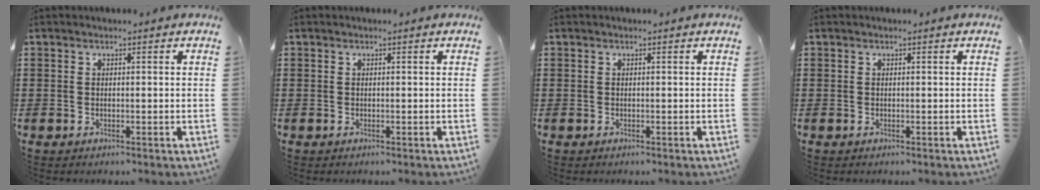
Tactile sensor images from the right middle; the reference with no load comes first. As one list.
[{"total": 0.0}, {"total": 0.0}, {"total": 0.0}]